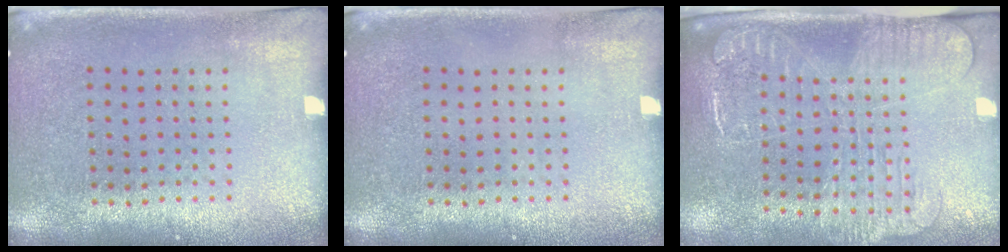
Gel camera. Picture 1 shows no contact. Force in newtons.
{"total": 0.0}
{"total": 2.5, "press": 2.0, "slide": 1.4}